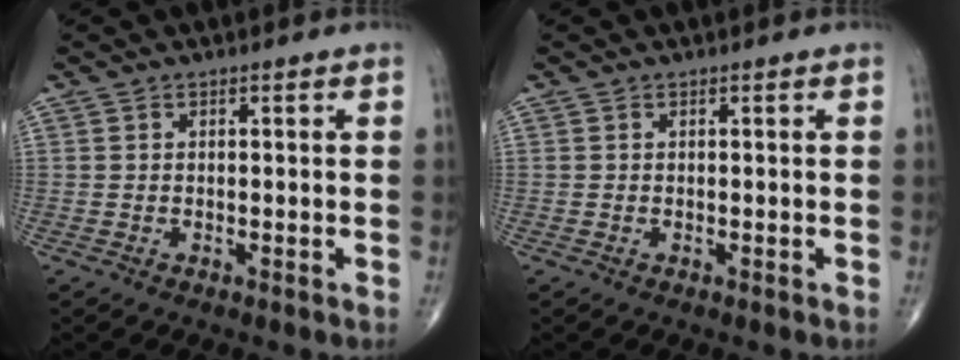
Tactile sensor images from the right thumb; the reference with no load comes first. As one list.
[{"total": 0.0}]